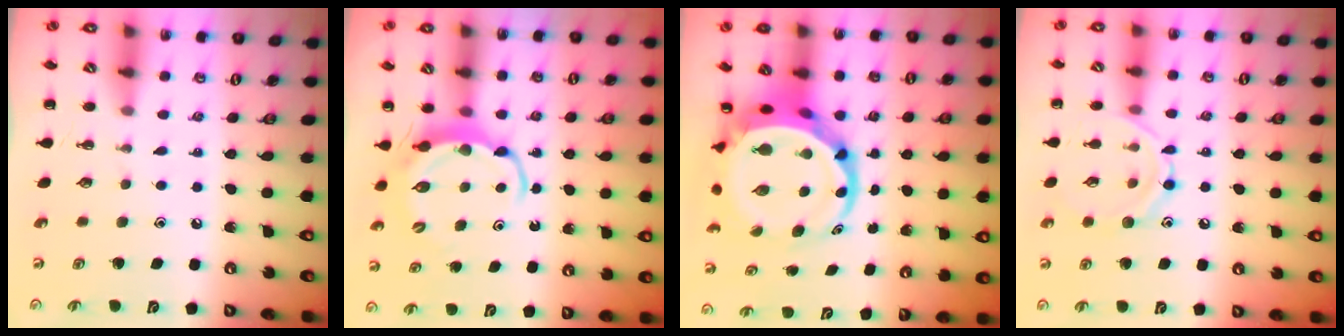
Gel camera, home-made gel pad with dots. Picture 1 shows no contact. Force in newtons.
{"total": 5.9, "press": 5.9, "slide": 0.5}
{"total": 9.6, "press": 9.3, "slide": 2.7}
{"total": 10.0, "press": 10.0, "slide": 0.5}